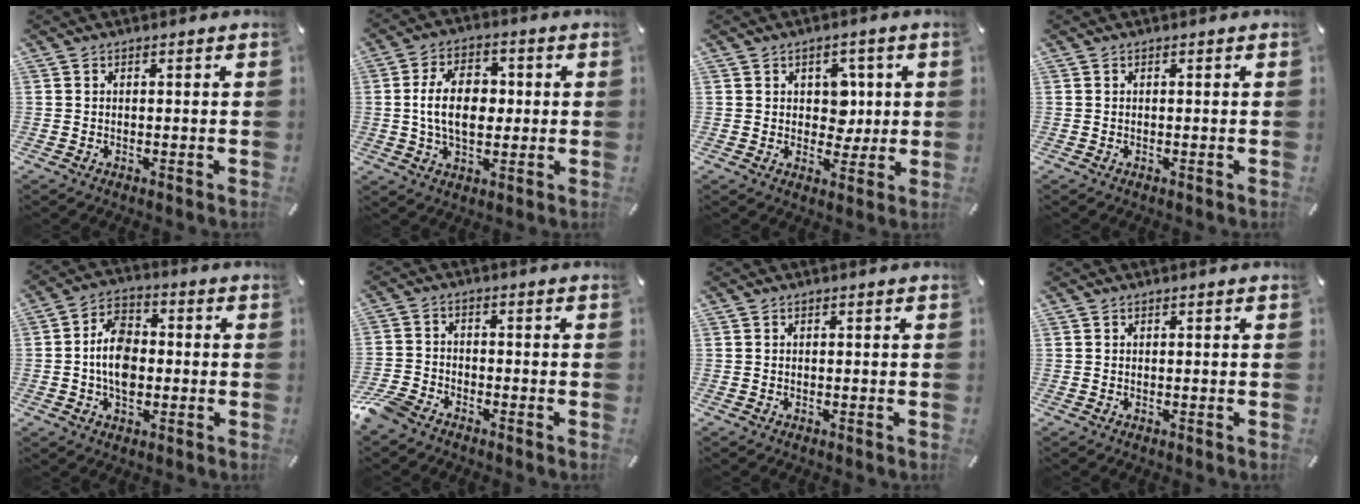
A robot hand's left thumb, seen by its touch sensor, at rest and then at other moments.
{"total": 11.5, "force": [0.4, 7.6, 8.7], "torque": [-0.164, 0.004, 0.001]}
{"total": 6.6, "force": [1.2, 5.5, 3.4], "torque": [-0.041, -0.001, 0.014]}
{"total": 0.0}
{"total": 9.9, "force": [-1.4, 6.8, 7.1], "torque": [-0.135, 0.009, -0.027]}
{"total": 5.4, "force": [-4.5, 2.4, 1.8], "torque": [-0.056, 0.012, -0.093]}
{"total": 0.0}
{"total": 0.0}